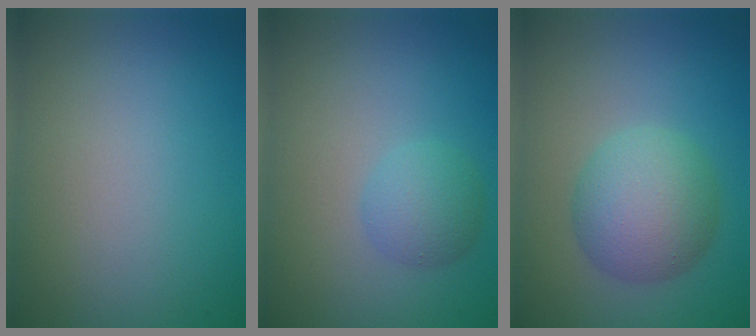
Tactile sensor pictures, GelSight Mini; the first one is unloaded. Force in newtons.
{"total": 2.4, "press": 2.4, "slide": 0.0}
{"total": 5.4, "press": 5.4, "slide": 0.1}